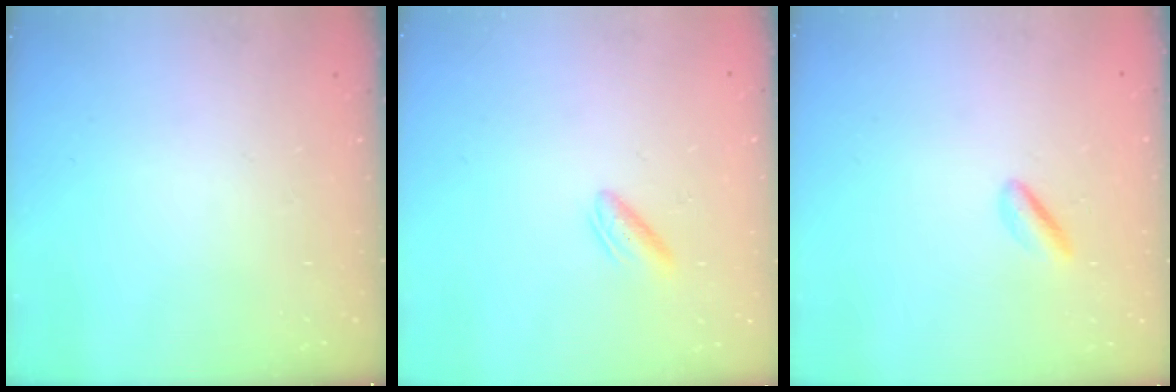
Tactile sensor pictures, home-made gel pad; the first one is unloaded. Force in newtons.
{"total": 3.0, "press": 2.8, "slide": 0.9}
{"total": 1.6, "press": 1.3, "slide": 0.8}